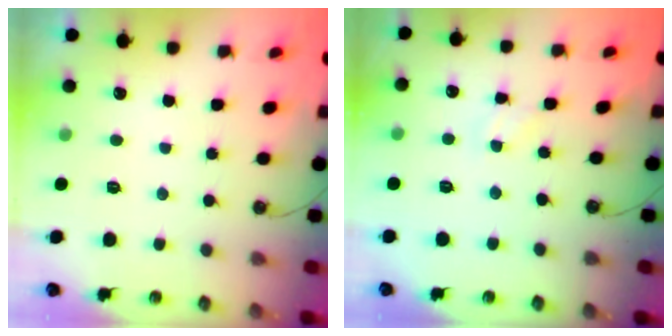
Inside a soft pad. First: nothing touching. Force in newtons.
{"total": 1.4, "press": 1.4, "slide": 0.2}